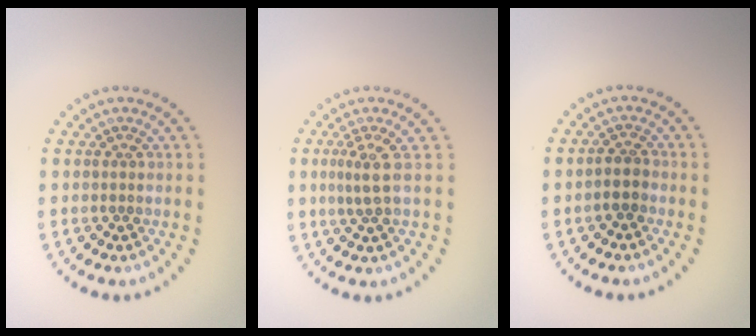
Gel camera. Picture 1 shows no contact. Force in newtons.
{"total": 2.0, "press": 1.4, "slide": 1.4}
{"total": 1.9, "press": 1.7, "slide": 0.9}